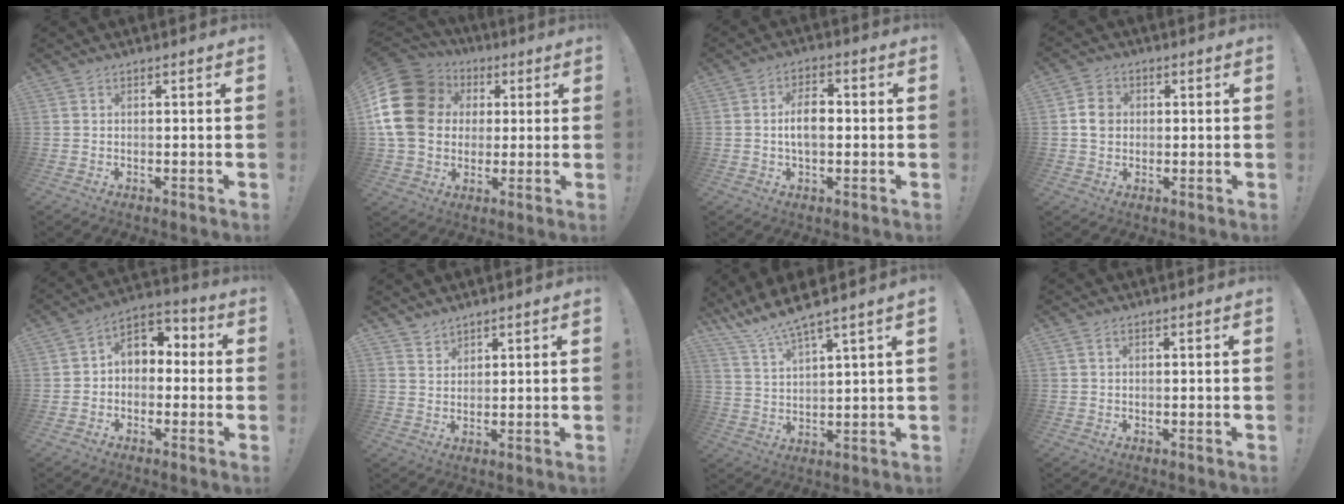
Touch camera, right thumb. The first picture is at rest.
{"total": 19.9, "force": [2.9, 16.1, 11.4], "torque": [-0.212, -0.001, 0.065]}
{"total": 7.4, "force": [-0.2, 4.0, 6.2], "torque": [-0.093, 0.005, -0.007]}
{"total": 5.6, "force": [0.4, 4.8, 2.9], "torque": [-0.033, 0.004, 0.009]}
{"total": 6.3, "force": [-0.1, 5.3, 3.4], "torque": [-0.054, 0.009, 0.005]}
{"total": 2.8, "force": [2.6, 0.9, 0.0], "torque": [0.003, -0.023, 0.049]}
{"total": 8.0, "force": [7.1, -0.4, 3.6], "torque": [-0.088, -0.044, 0.127]}
{"total": 0.8, "force": [0.2, 0.3, 0.7], "torque": [-0.019, 0.004, 0.004]}